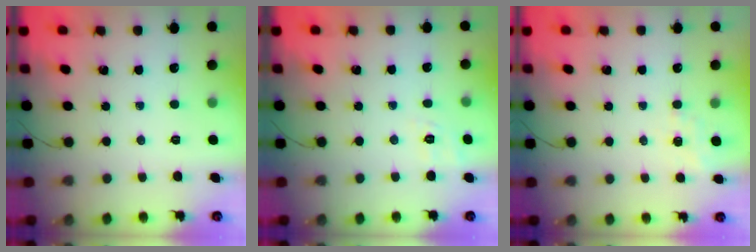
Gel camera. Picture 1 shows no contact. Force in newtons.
{"total": 2.1, "press": 0.5, "slide": 2.0}
{"total": 4.6, "press": 4.4, "slide": 1.5}